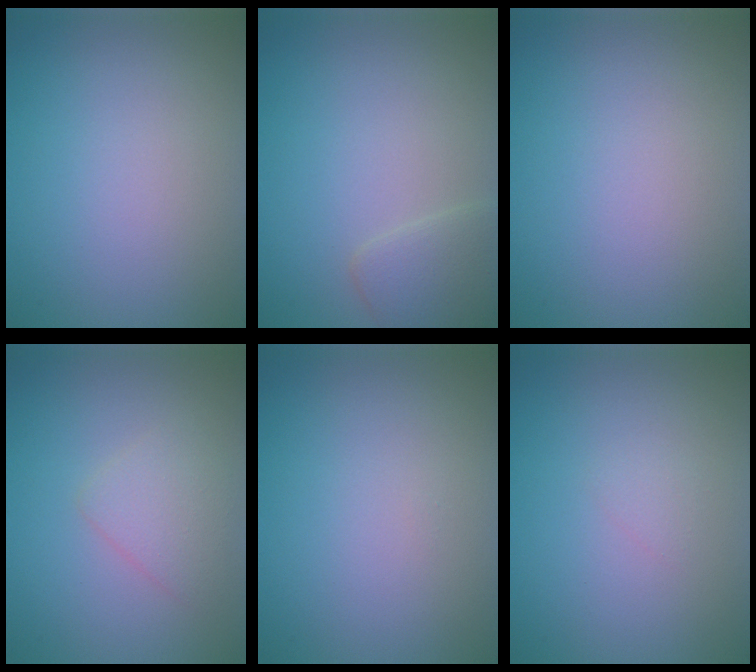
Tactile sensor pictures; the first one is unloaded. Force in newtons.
{"total": 2.3, "press": 2.3, "slide": 0.1}
{"total": 0.0}
{"total": 2.2, "press": 2.2, "slide": 0.1}
{"total": 0.0}
{"total": 0.6, "press": 0.6, "slide": 0.1}